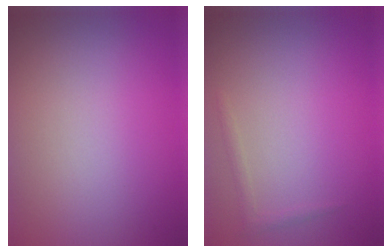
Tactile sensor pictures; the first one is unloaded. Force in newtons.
{"total": 0.8, "press": 0.8, "slide": 0.1}